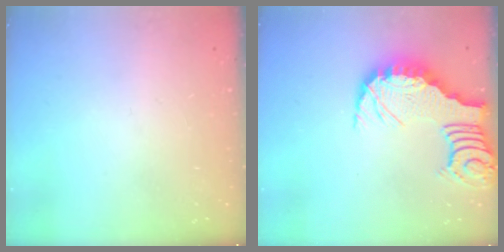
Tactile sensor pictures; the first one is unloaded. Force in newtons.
{"total": 7.1, "press": 7.0, "slide": 0.8}